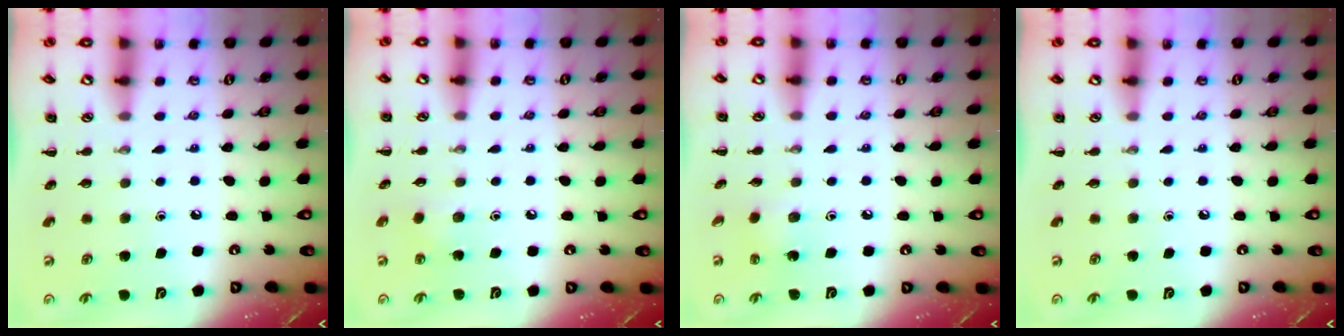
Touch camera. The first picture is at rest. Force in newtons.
{"total": 2.1, "press": 2.0, "slide": 0.8}
{"total": 1.6, "press": 1.4, "slide": 0.7}
{"total": 0.0}